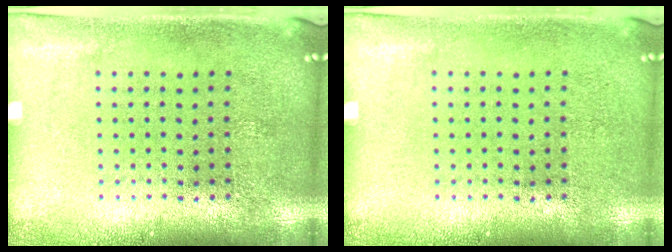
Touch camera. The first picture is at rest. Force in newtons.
{"total": 0.0}